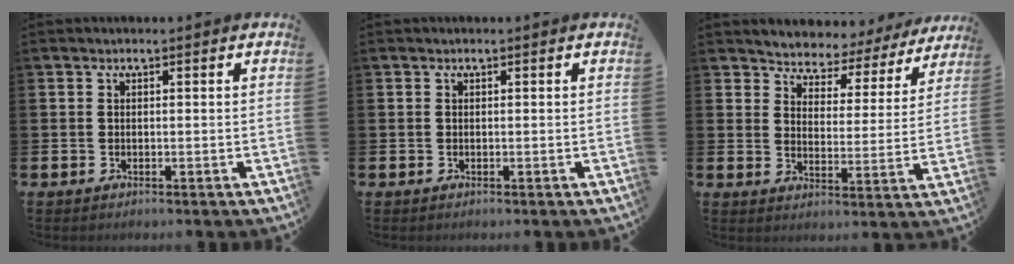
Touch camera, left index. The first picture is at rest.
{"total": 0.0}
{"total": 4.0, "force": [3.8, 1.3, -0.4], "torque": [-0.019, -0.040, 0.057]}